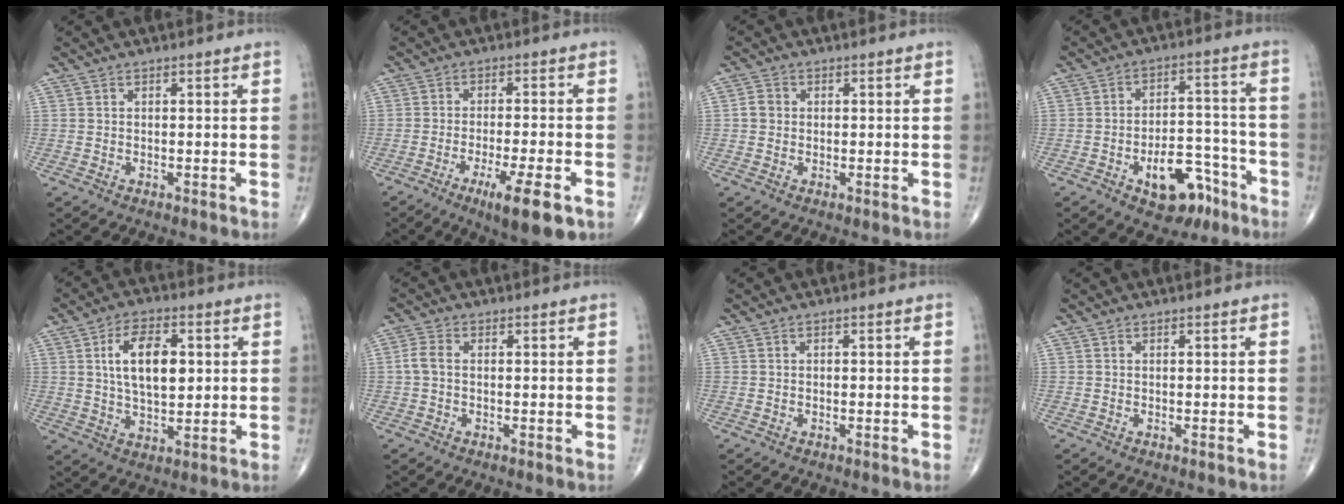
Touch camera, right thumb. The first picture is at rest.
{"total": 9.8, "force": [-4.9, 1.8, 8.2], "torque": [-0.133, -0.001, -0.073]}
{"total": 2.5, "force": [0.1, 2.2, 1.1], "torque": [-0.015, 0.007, -0.002]}
{"total": 12.1, "force": [-6.5, 6.6, 7.8], "torque": [-0.080, 0.054, -0.089]}
{"total": 11.2, "force": [2.2, 6.0, 9.2], "torque": [-0.143, -0.004, 0.039]}
{"total": 3.0, "force": [-0.1, 1.9, 2.3], "torque": [-0.053, 0.006, -0.008]}
{"total": 0.0}
{"total": 0.0}